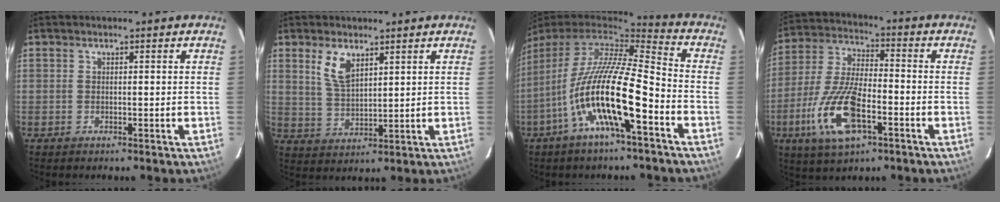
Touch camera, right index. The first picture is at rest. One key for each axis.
{"total": 6.2, "fx": 3.4, "fy": 2.8, "fz": 4.3, "tx": -0.083, "ty": 0.000, "tz": 0.073}
{"total": 18.2, "fx": -7.5, "fy": 3.4, "fz": 16.2, "tx": -0.296, "ty": -0.027, "tz": -0.145}
{"total": 15.8, "fx": -6.3, "fy": 6.2, "fz": 13.1, "tx": -0.284, "ty": -0.011, "tz": -0.119}